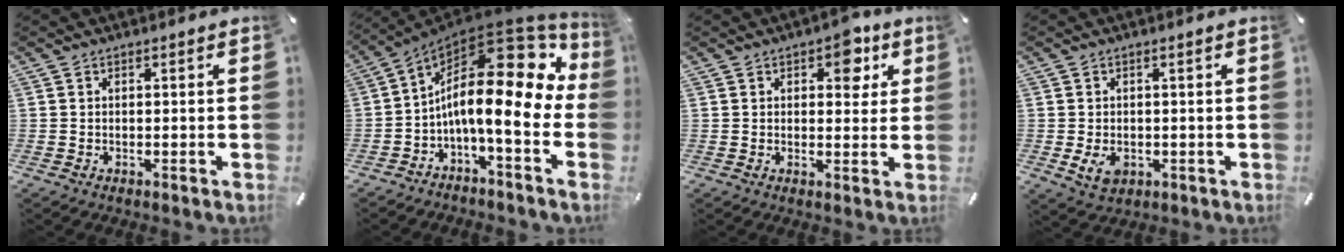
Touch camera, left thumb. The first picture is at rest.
{"total": 20.1, "force": [3.4, 7.4, 18.4], "torque": [-0.316, -0.056, 0.054]}
{"total": 7.0, "force": [3.5, 4.3, 4.3], "torque": [-0.031, -0.017, 0.050]}
{"total": 3.9, "force": [-0.7, 3.0, 2.4], "torque": [-0.053, -0.006, -0.017]}